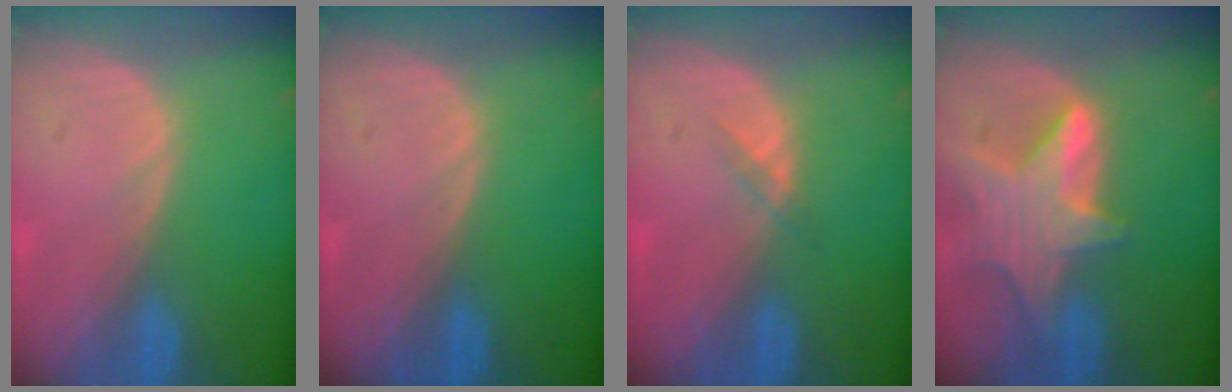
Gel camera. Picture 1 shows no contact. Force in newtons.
{"total": 0.0}
{"total": 1.4, "press": 1.1, "slide": 0.8}
{"total": 8.1, "press": 7.3, "slide": 3.6}